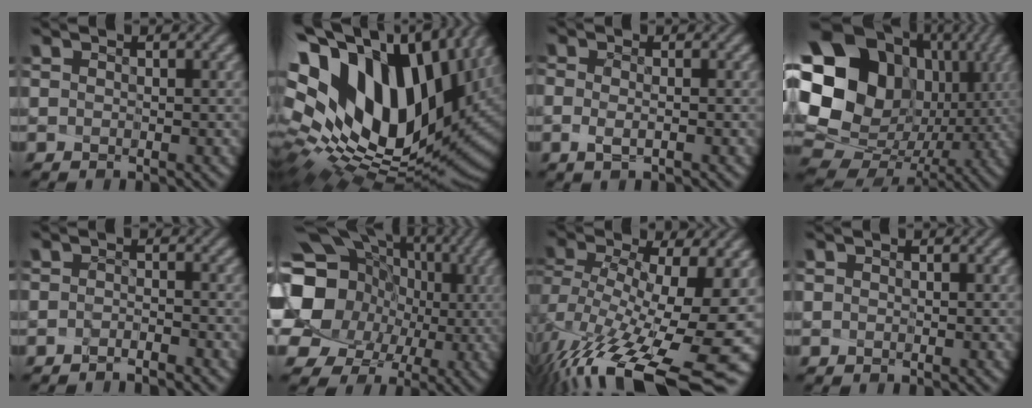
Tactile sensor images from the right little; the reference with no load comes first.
{"total": 18.8, "force": [5.2, 11.6, 13.9], "torque": [-0.285, -0.014, 0.129]}
{"total": 1.3, "force": [-1.0, -0.3, 0.7], "torque": [0.001, -0.015, -0.013]}
{"total": 21.9, "force": [3.9, 19.2, 9.9], "torque": [-0.225, 0.008, 0.070]}
{"total": 2.4, "force": [-2.0, -1.2, -0.4], "torque": [0.006, -0.018, -0.026]}
{"total": 17.0, "force": [-0.6, 14.8, 8.2], "torque": [-0.175, -0.004, -0.021]}
{"total": 13.7, "force": [-6.2, 4.3, 11.4], "torque": [-0.214, -0.037, -0.077]}
{"total": 0.0}